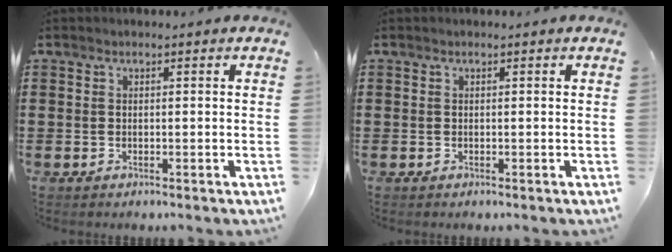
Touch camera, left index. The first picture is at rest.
{"total": 0.0}